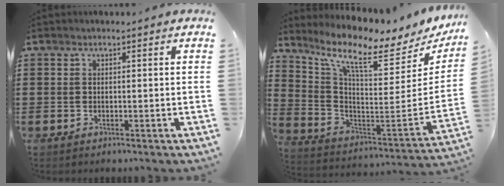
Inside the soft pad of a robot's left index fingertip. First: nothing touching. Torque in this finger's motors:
{"motor_torque": [1.26, -0.87, 0.38, 0.21]}